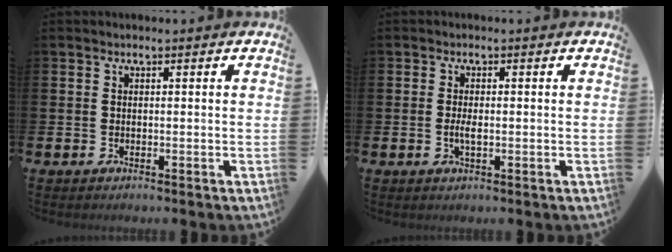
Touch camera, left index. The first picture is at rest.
{"total": 1.7, "force": [-0.2, 0.6, 1.6], "torque": [-0.024, -0.003, -0.006]}